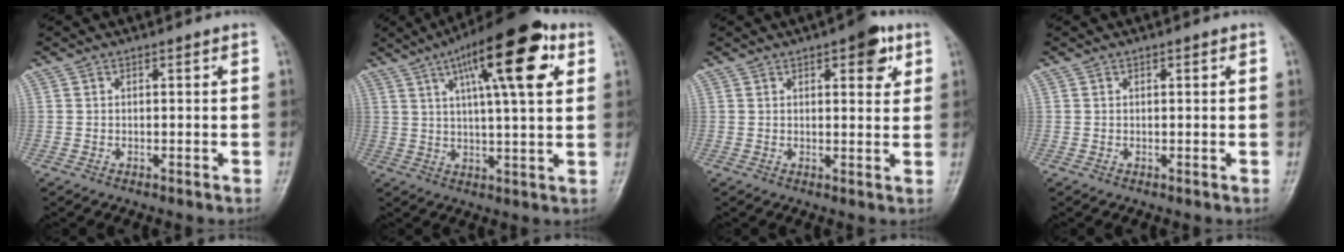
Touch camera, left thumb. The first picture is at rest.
{"total": 17.5, "force": [7.2, 4.8, 15.2], "torque": [-0.210, -0.004, 0.105]}
{"total": 6.1, "force": [3.0, 2.6, 4.6], "torque": [-0.038, -0.009, 0.031]}
{"total": 0.5, "force": [0.2, 0.2, 0.4], "torque": [-0.004, 0.001, 0.003]}